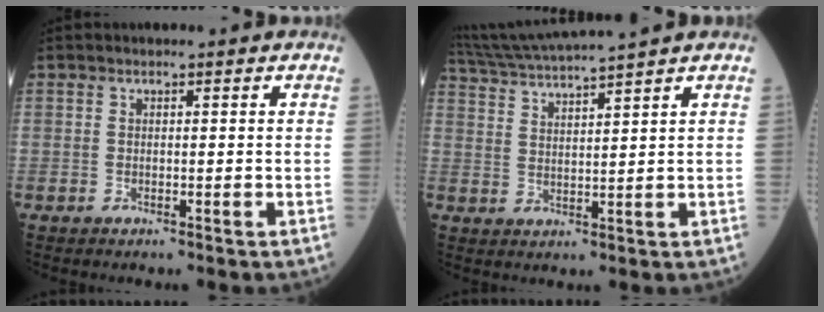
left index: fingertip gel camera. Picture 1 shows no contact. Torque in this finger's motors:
{"motor_torque": [0.12, -0.27, 0.07, 0.04]}